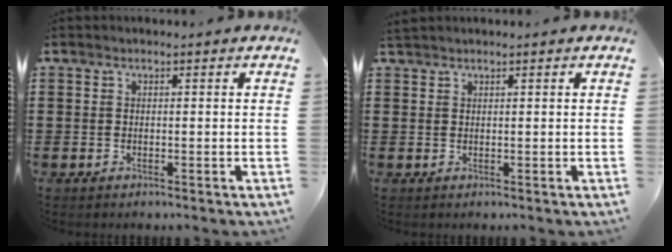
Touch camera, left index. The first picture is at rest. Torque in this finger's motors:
{"motor_torque": [0.00, 0.00, 0.04, 0.00]}